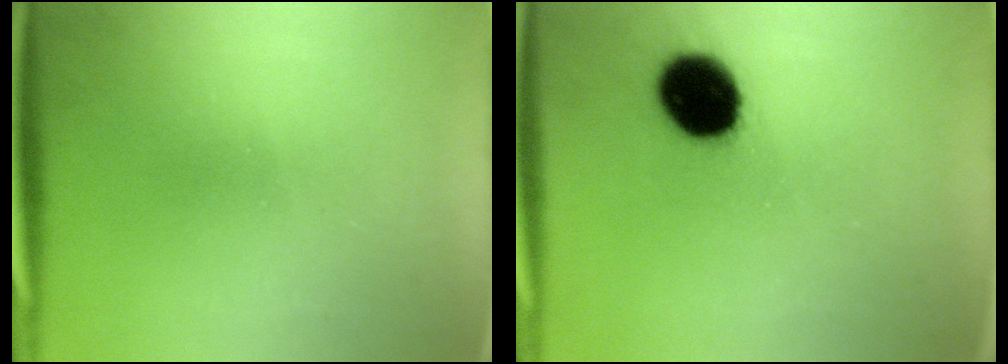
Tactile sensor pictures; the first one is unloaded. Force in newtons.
{"total": 13.5}